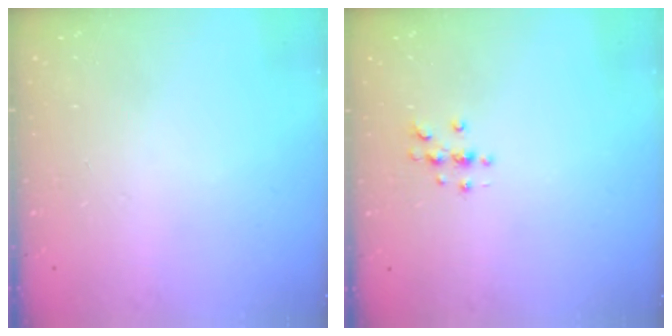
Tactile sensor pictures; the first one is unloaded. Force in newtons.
{"total": 3.7, "press": 3.7, "slide": 0.4}